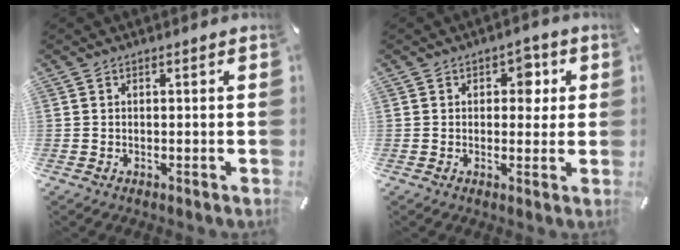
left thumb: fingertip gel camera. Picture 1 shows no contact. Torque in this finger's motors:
{"motor_torque": [0.56, 1.00, 0.39, -0.49, 0.00]}